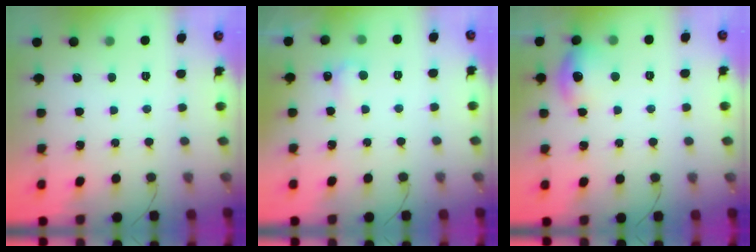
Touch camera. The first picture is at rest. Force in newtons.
{"total": 3.7, "press": 3.5, "slide": 1.1}
{"total": 10.0, "press": 8.8, "slide": 4.8}